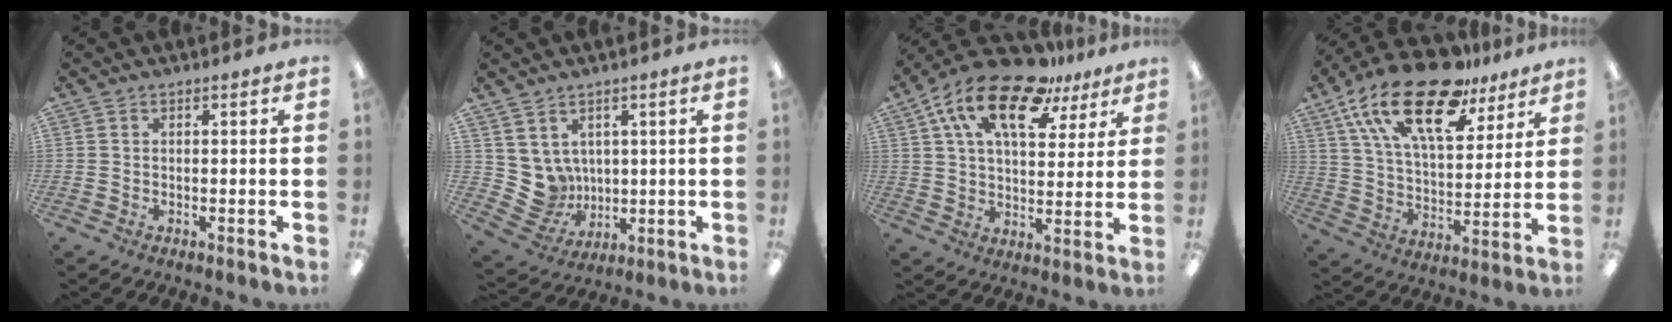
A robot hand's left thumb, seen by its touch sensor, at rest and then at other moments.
{"total": 7.1, "force": [2.8, 6.4, 0.7], "torque": [-0.041, -0.027, 0.063]}
{"total": 18.6, "force": [11.0, 8.8, 12.1], "torque": [-0.212, -0.049, 0.191]}
{"total": 24.1, "force": [15.5, 10.6, 15.2], "torque": [-0.274, -0.081, 0.269]}